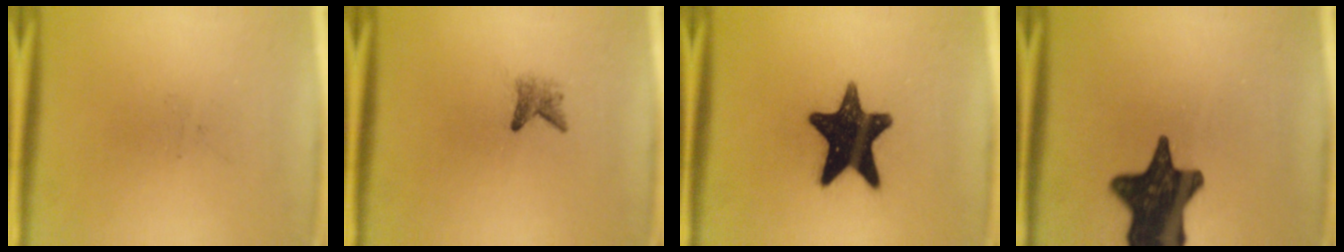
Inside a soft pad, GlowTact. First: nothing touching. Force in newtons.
{"total": 2.0}
{"total": 15.7}
{"total": 16.6}